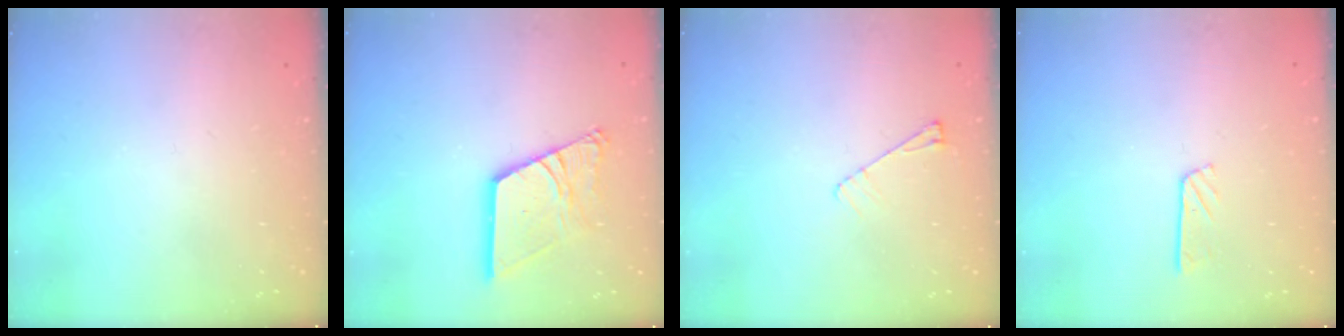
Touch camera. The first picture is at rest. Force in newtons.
{"total": 17.1, "press": 17.0, "slide": 1.9}
{"total": 4.8, "press": 4.7, "slide": 0.8}
{"total": 3.6, "press": 3.6, "slide": 0.3}